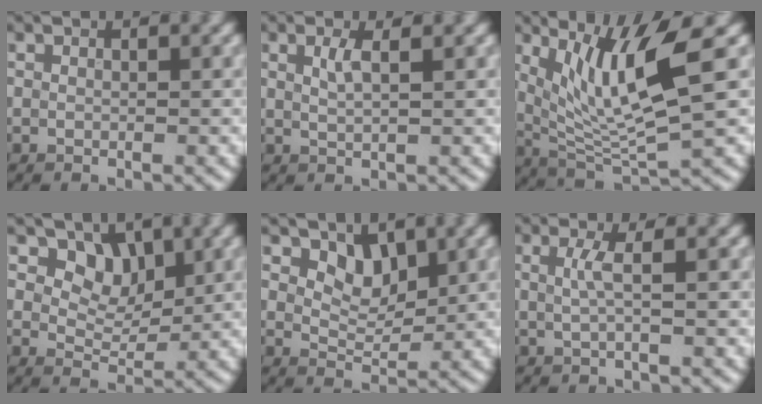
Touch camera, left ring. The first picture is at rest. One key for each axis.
{"total": 1.7, "fx": 0.9, "fy": 0.5, "fz": 1.4, "tx": -0.028, "ty": 0.001, "tz": 0.015}
{"total": 8.0, "fx": 2.9, "fy": 1.8, "fz": 7.2, "tx": -0.136, "ty": -0.016, "tz": 0.060}
{"total": 4.0, "fx": 2.2, "fy": 2.7, "fz": 1.9, "tx": -0.034, "ty": -0.022, "tz": 0.045}
{"total": 2.8, "fx": 1.8, "fy": 1.6, "fz": 1.5, "tx": -0.028, "ty": -0.015, "tz": 0.029}
{"total": 1.8, "fx": 0.3, "fy": 0.4, "fz": 1.7, "tx": -0.033, "ty": -0.001, "tz": 0.002}